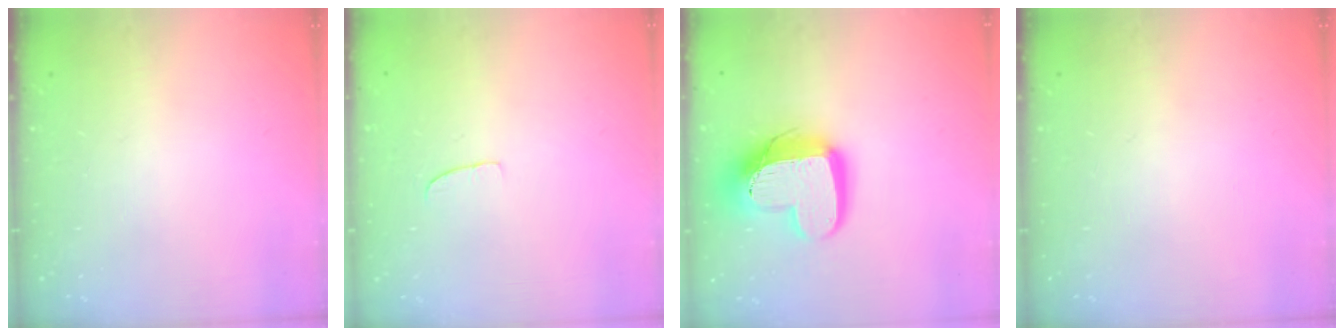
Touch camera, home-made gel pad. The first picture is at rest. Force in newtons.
{"total": 4.7, "press": 4.7, "slide": 0.3}
{"total": 16.6, "press": 16.6, "slide": 1.3}
{"total": 0.0}